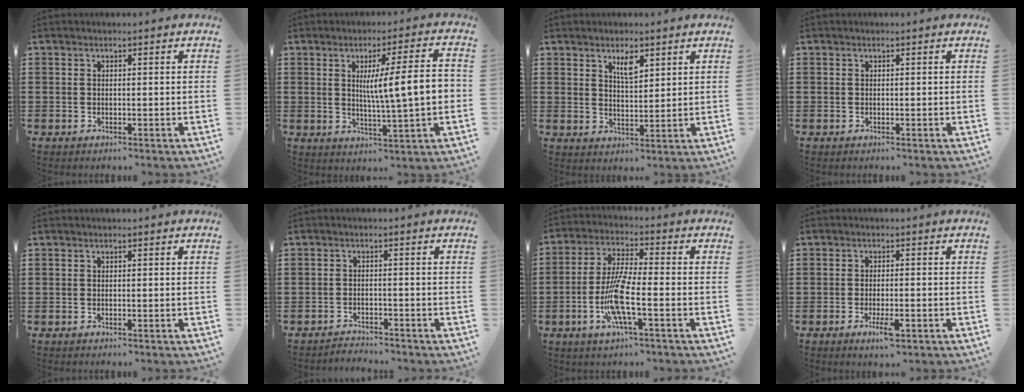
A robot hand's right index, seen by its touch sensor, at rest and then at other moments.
{"total": 9.5, "force": [0.9, 0.9, 9.4], "torque": [-0.153, -0.005, 0.008]}
{"total": 3.5, "force": [2.3, 1.2, 2.4], "torque": [-0.037, -0.002, 0.037]}
{"total": 0.0}
{"total": 0.0}
{"total": 2.0, "force": [-2.0, 0.1, 0.0], "torque": [-0.006, 0.002, -0.043]}
{"total": 9.1, "force": [-2.8, 1.5, 8.5], "torque": [-0.181, -0.017, -0.055]}
{"total": 3.5, "force": [-1.6, 0.8, 3.0], "torque": [-0.061, -0.007, -0.030]}